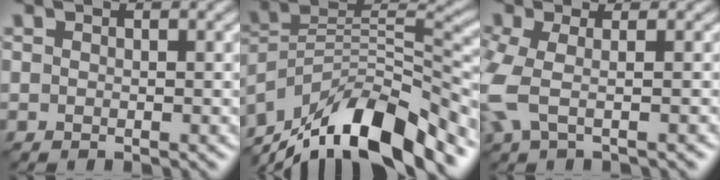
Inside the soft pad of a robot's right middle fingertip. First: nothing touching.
{"total": 12.5, "force": [-9.9, 3.4, 6.7], "torque": [-0.117, 0.021, -0.189]}
{"total": 3.7, "force": [-1.0, 1.4, 3.3], "torque": [-0.097, -0.008, -0.019]}